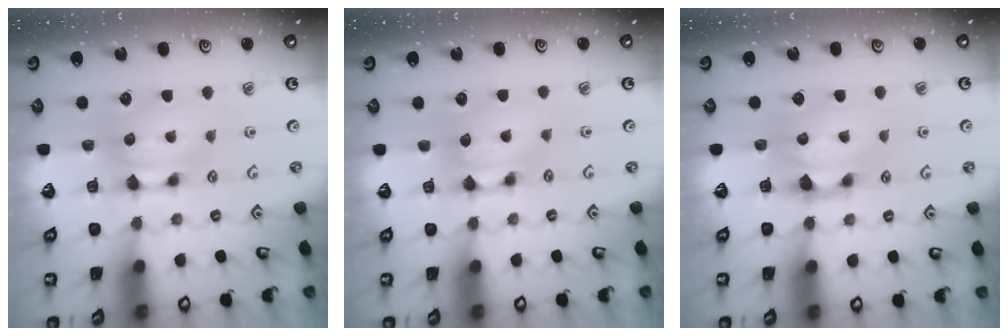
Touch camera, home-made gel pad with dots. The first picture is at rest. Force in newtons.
{"total": 0.6, "press": 0.3, "slide": 0.5}
{"total": 1.2, "press": 0.2, "slide": 1.2}